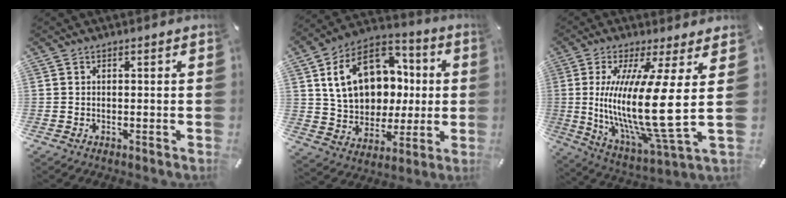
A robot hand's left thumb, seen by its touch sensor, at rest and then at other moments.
{"total": 18.9, "force": [4.1, 14.7, 11.2], "torque": [-0.208, 0.004, 0.085]}
{"total": 21.3, "force": [2.5, 3.4, 20.9], "torque": [-0.422, -0.040, 0.032]}